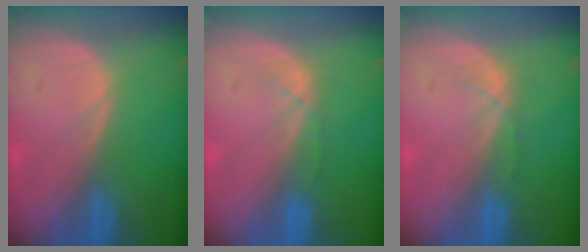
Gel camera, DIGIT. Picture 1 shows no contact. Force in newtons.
{"total": 1.4, "press": 1.3, "slide": 0.3}
{"total": 1.4, "press": 1.3, "slide": 0.3}